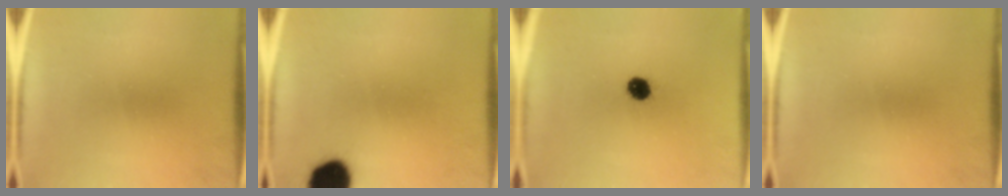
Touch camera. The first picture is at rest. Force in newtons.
{"total": 10.9}
{"total": 5.0}
{"total": 0.0}